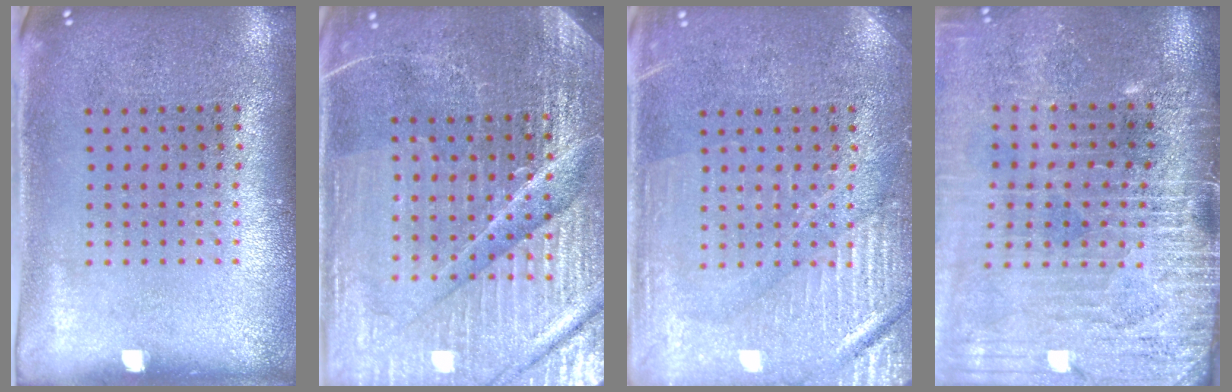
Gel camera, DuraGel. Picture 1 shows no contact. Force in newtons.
{"total": 5.8, "press": 5.3, "slide": 2.4}
{"total": 4.1, "press": 4.1, "slide": 0.7}
{"total": 4.2, "press": 3.6, "slide": 2.1}